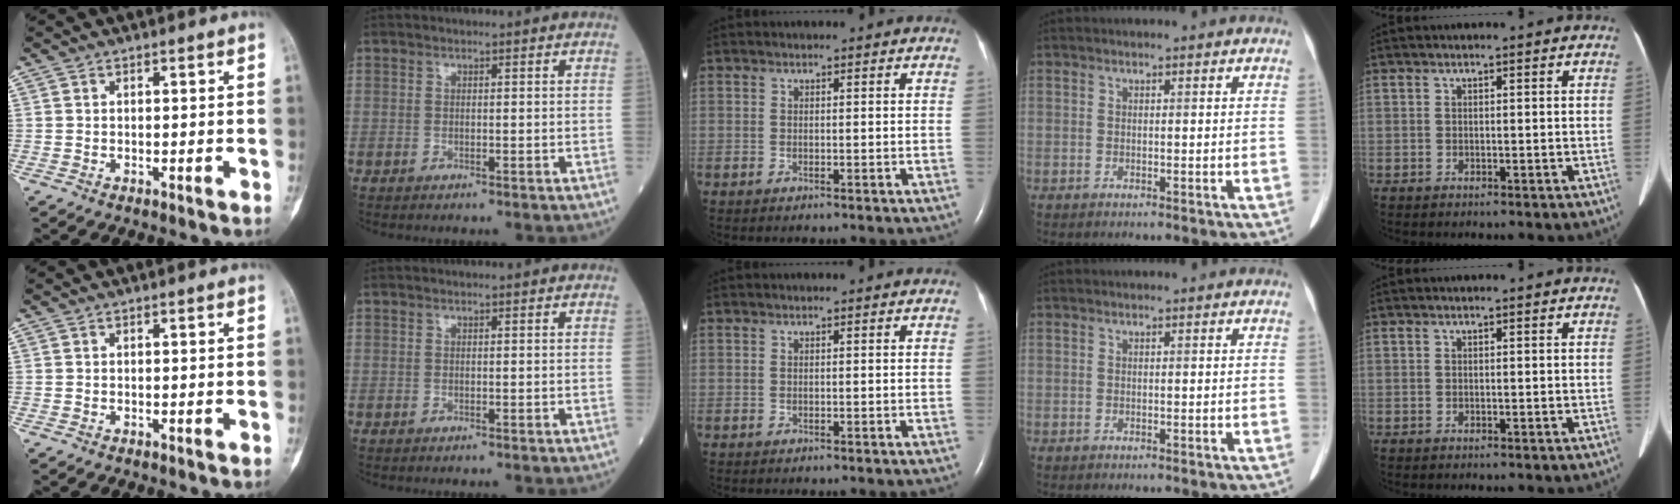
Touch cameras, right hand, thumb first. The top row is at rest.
{}